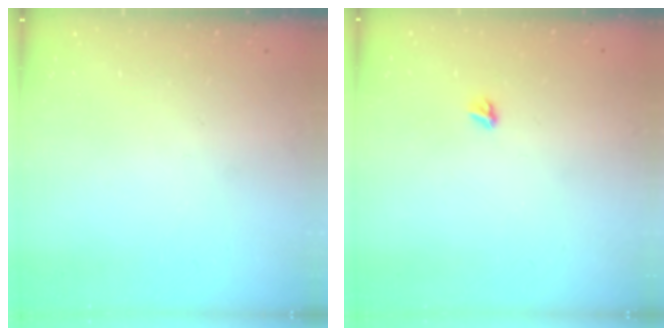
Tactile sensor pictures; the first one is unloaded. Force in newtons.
{"total": 4.2, "press": 4.2, "slide": 0.5}